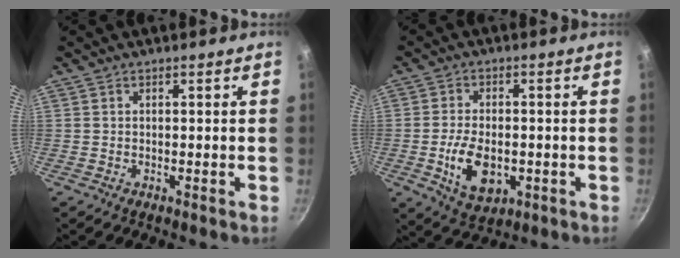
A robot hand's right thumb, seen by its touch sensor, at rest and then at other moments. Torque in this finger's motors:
{"motor_torque": [-0.25, 0.55, 0.00, -0.03, 0.22]}